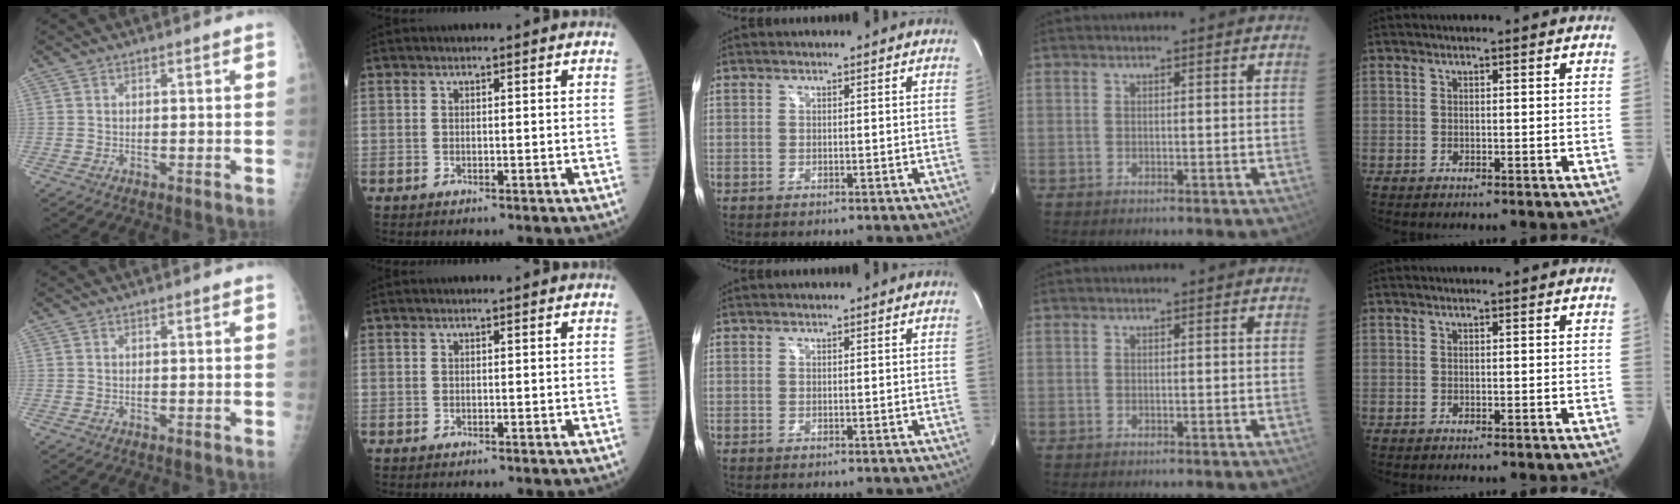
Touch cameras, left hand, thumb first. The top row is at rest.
{}